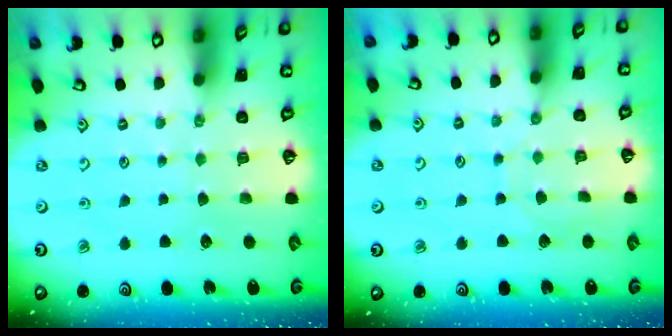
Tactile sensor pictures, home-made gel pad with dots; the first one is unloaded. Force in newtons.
{"total": 4.6, "press": 4.6, "slide": 0.5}